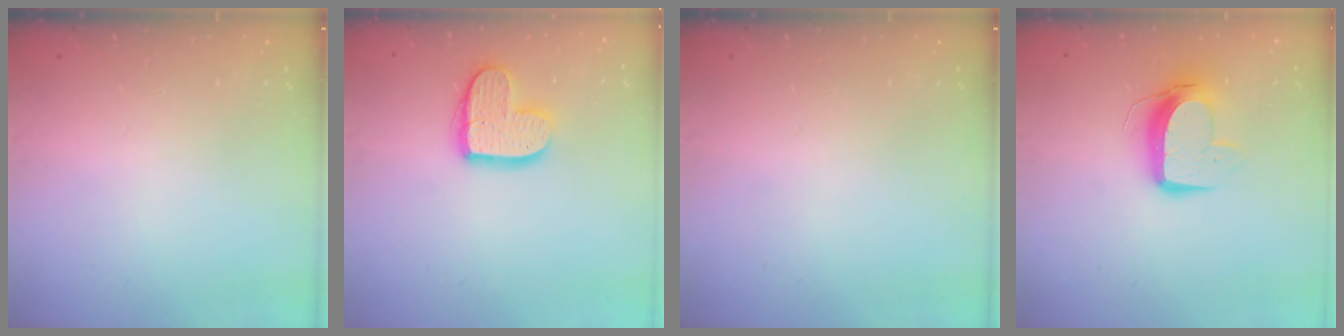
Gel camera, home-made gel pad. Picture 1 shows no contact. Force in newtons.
{"total": 12.9, "press": 12.9, "slide": 0.9}
{"total": 0.0}
{"total": 10.6, "press": 10.6, "slide": 0.9}